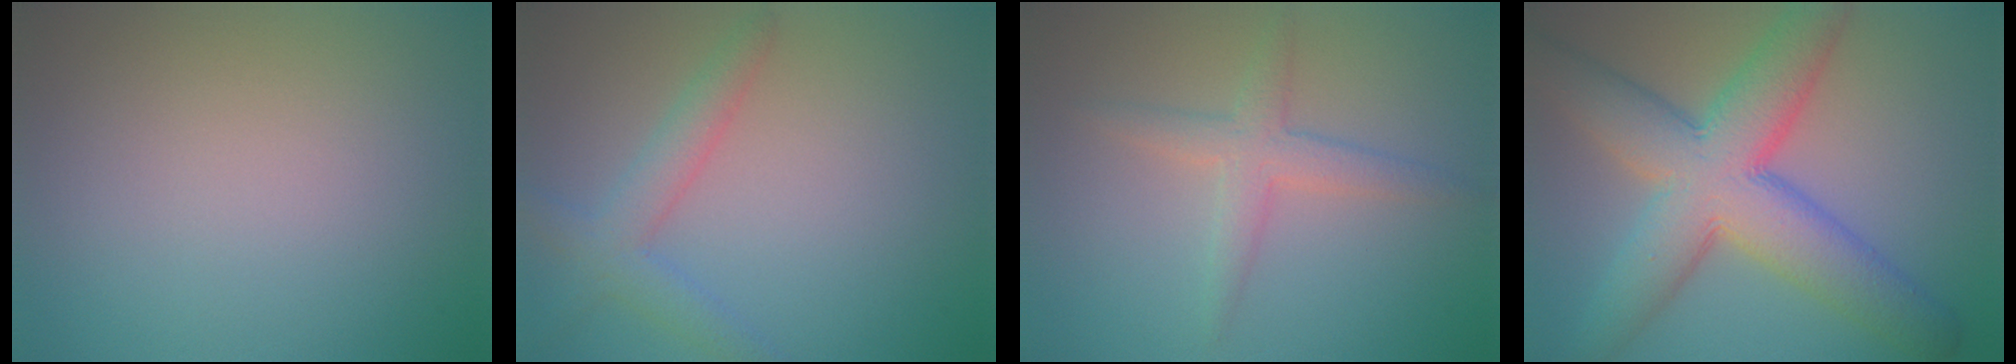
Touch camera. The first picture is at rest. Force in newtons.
{"total": 2.2, "press": 2.2, "slide": 0.2}
{"total": 2.7, "press": 2.7, "slide": 0.1}
{"total": 10.7, "press": 10.7, "slide": 0.3}